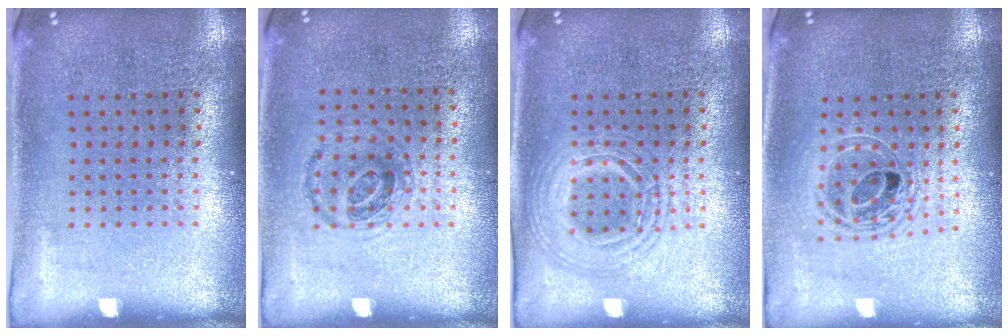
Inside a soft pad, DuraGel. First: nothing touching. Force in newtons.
{"total": 0.9, "press": 0.8, "slide": 0.4}
{"total": 2.8, "press": 2.7, "slide": 0.2}
{"total": 1.7, "press": 1.4, "slide": 0.9}